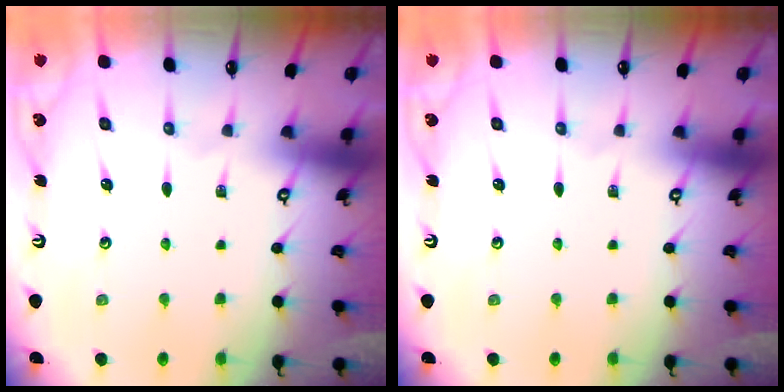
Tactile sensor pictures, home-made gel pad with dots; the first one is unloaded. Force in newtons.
{"total": 0.0}